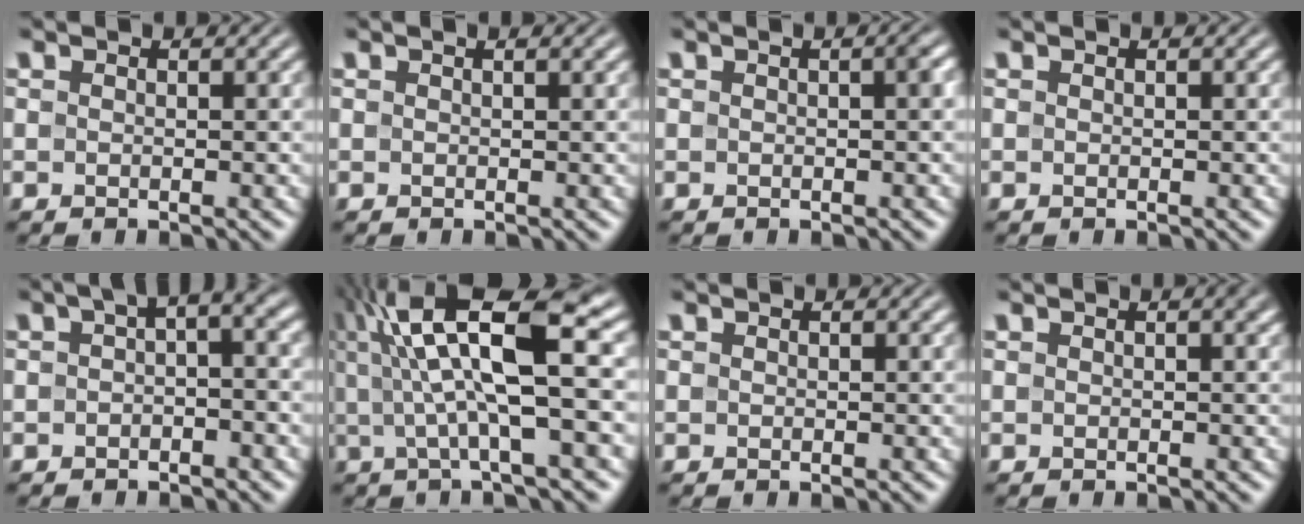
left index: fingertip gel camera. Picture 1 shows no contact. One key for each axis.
{"total": 1.4, "fx": 0.9, "fy": 0.3, "fz": 1.0, "tx": -0.015, "ty": 0.004, "tz": 0.007}
{"total": 1.5, "fx": 0.2, "fy": 0.3, "fz": 1.5, "tx": -0.017, "ty": 0.010, "tz": 0.002}
{"total": 0.0}
{"total": 3.4, "fx": 0.4, "fy": 1.4, "fz": 3.1, "tx": -0.036, "ty": 0.014, "tz": -0.003}
{"total": 11.3, "fx": 2.4, "fy": 2.7, "fz": 10.7, "tx": -0.171, "ty": 0.015, "tz": 0.040}
{"total": 0.0}
{"total": 1.3, "fx": 0.6, "fy": 0.3, "fz": 1.1, "tx": -0.010, "ty": 0.008, "tz": 0.007}